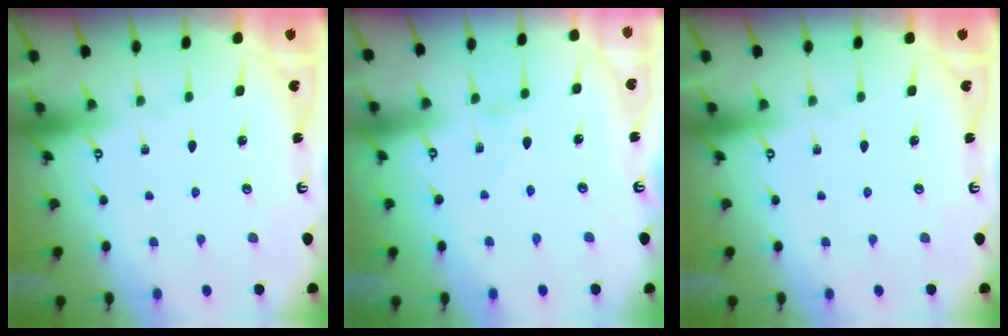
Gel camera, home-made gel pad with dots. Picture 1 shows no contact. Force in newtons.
{"total": 0.0}
{"total": 0.0}